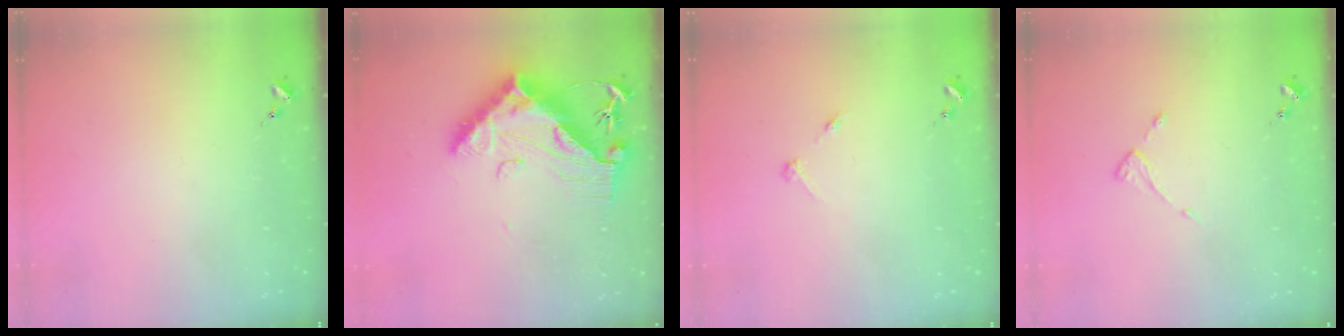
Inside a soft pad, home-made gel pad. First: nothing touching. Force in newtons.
{"total": 16.5, "press": 16.4, "slide": 1.3}
{"total": 2.7, "press": 2.7, "slide": 0.3}
{"total": 2.6, "press": 2.6, "slide": 0.3}